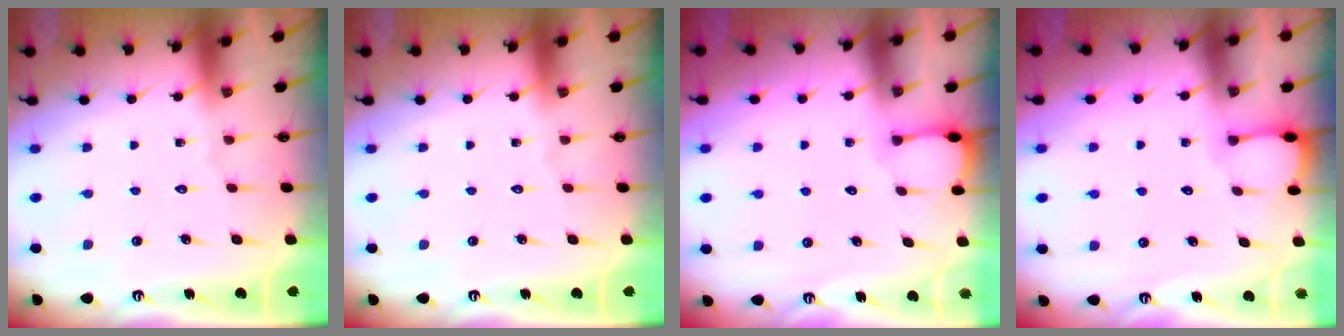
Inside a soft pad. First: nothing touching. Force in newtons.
{"total": 0.0}
{"total": 2.3, "press": 2.3, "slide": 0.3}
{"total": 2.3, "press": 2.3, "slide": 0.3}